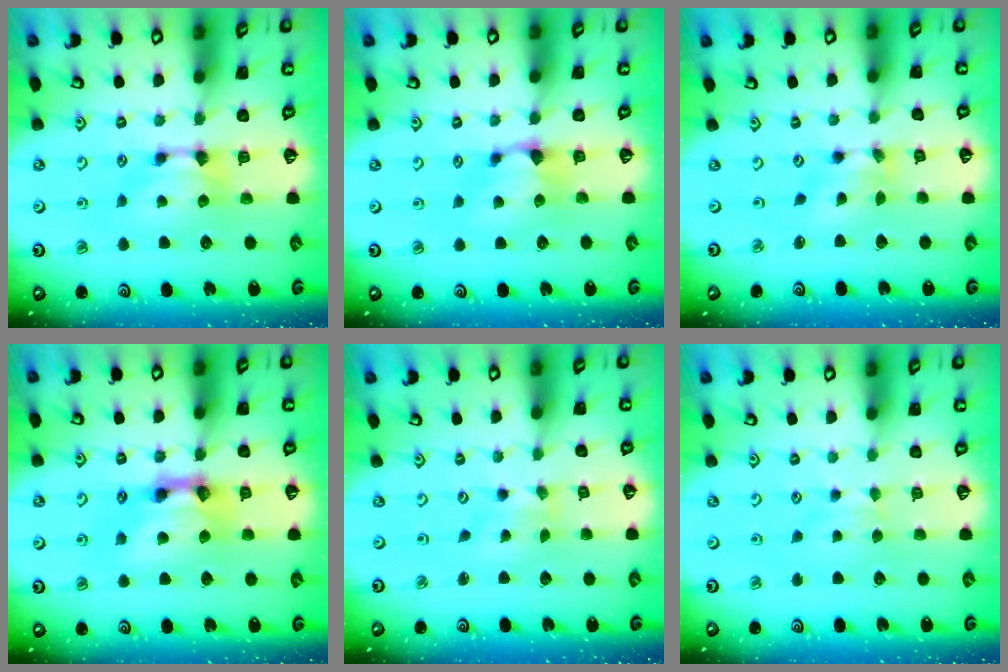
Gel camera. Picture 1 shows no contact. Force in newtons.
{"total": 2.4, "press": 2.3, "slide": 0.6}
{"total": 2.0, "press": 1.2, "slide": 1.5}
{"total": 6.5, "press": 6.5, "slide": 0.3}
{"total": 2.7, "press": 2.5, "slide": 0.9}
{"total": 2.5, "press": 2.4, "slide": 0.5}